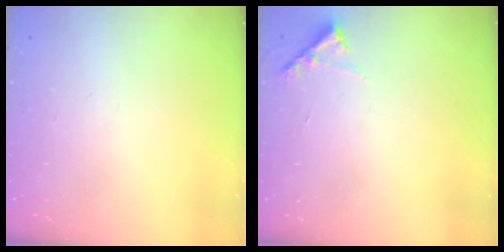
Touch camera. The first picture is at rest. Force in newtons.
{"total": 5.4, "press": 5.4, "slide": 0.4}